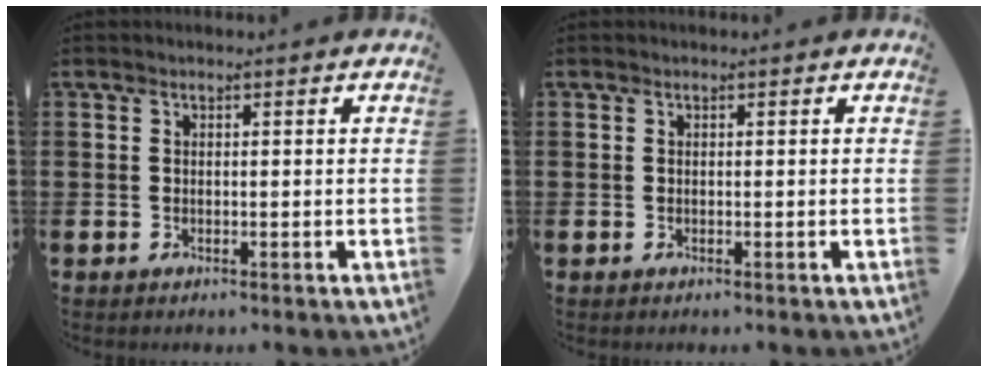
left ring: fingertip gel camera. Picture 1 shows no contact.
{"total": 0.0}